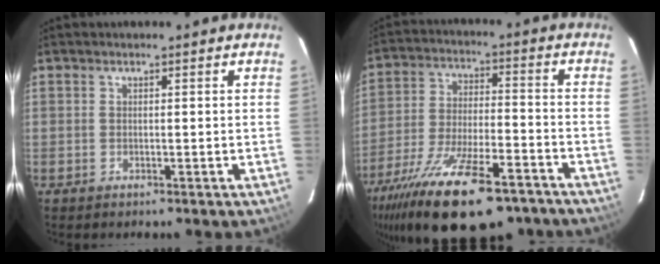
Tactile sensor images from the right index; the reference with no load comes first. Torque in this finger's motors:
{"motor_torque": [1.86, -0.28, 1.06, 0.21]}